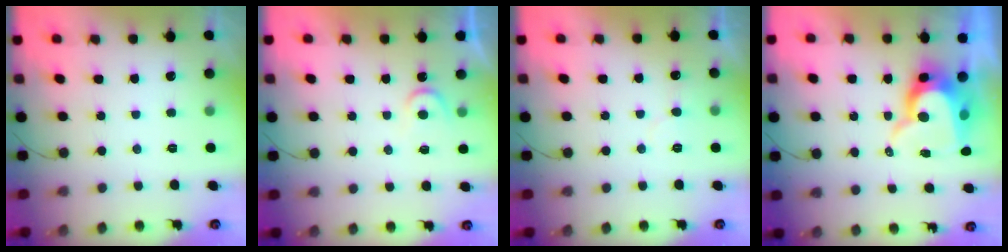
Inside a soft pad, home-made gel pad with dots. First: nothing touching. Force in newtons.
{"total": 4.5, "press": 4.5, "slide": 0.4}
{"total": 4.9, "press": 4.9, "slide": 0.4}
{"total": 11.0, "press": 10.9, "slide": 0.9}